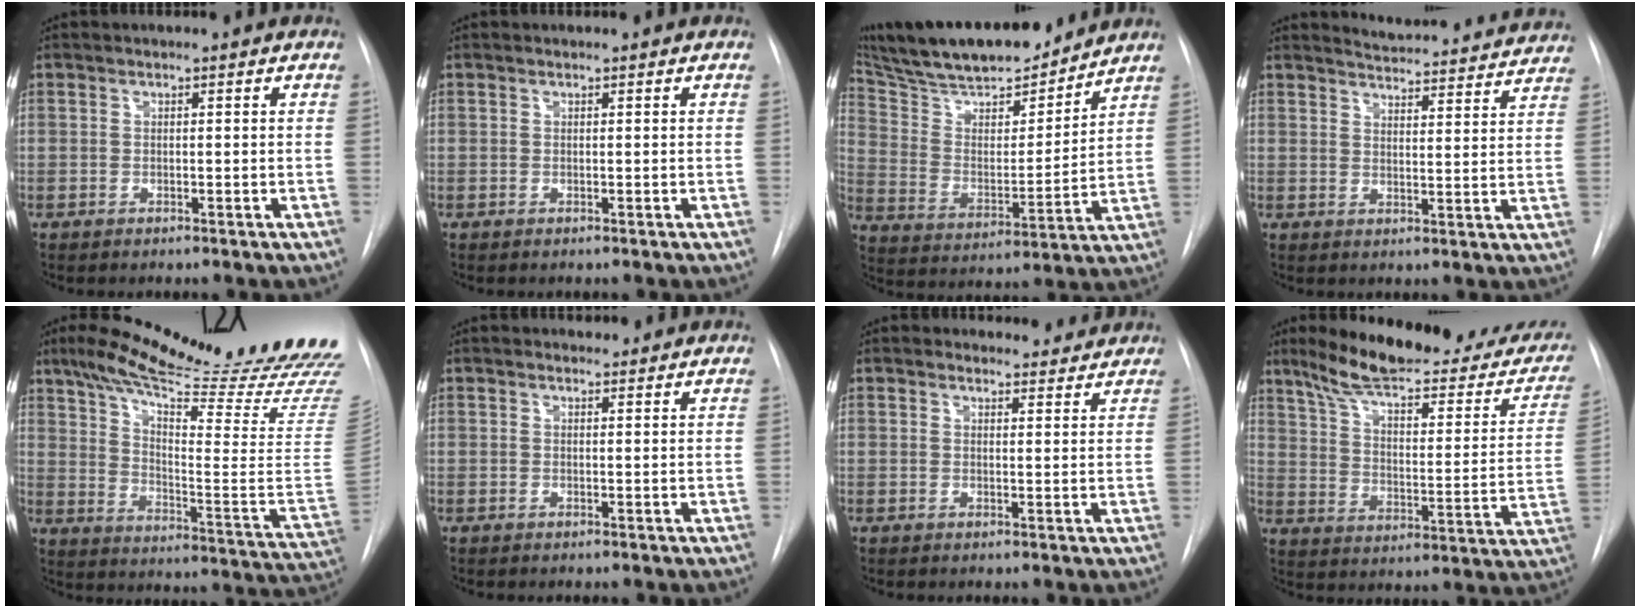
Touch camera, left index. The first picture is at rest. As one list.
[{"total": 0.0}, {"total": 22.1, "force": [19.3, 4.5, 9.8], "torque": [-0.173, 0.013, 0.312]}, {"total": 17.8, "force": [17.2, 2.4, 3.8], "torque": [-0.042, -0.034, 0.198]}, {"total": 33.0, "force": [27.0, 1.2, 18.9], "torque": [-0.235, -0.090, 0.359]}, {"total": 1.8, "force": [1.7, 0.6, 0.2], "torque": [-0.006, 0.010, 0.022]}, {"total": 3.7, "force": [3.5, 1.4, -0.2], "torque": [0.007, 0.000, 0.033]}, {"total": 26.8, "force": [22.1, 6.3, 13.9], "torque": [-0.188, -0.022, 0.289]}]